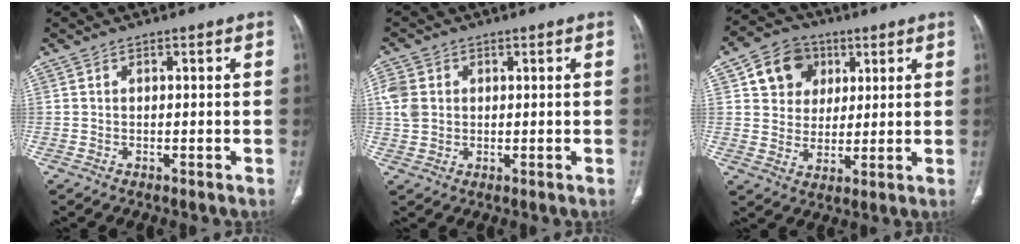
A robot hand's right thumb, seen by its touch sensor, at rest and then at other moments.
{"total": 5.2, "force": [0.8, 4.4, 2.8], "torque": [-0.057, 0.004, 0.017]}
{"total": 10.7, "force": [4.0, 9.0, 4.1], "torque": [-0.036, -0.008, 0.069]}